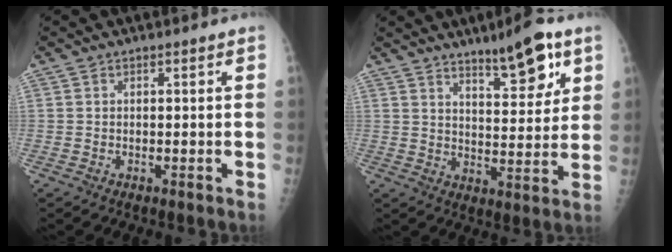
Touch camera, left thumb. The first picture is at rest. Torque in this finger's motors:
{"motor_torque": [0.26, 0.24, 0.07, -0.26, 0.11]}